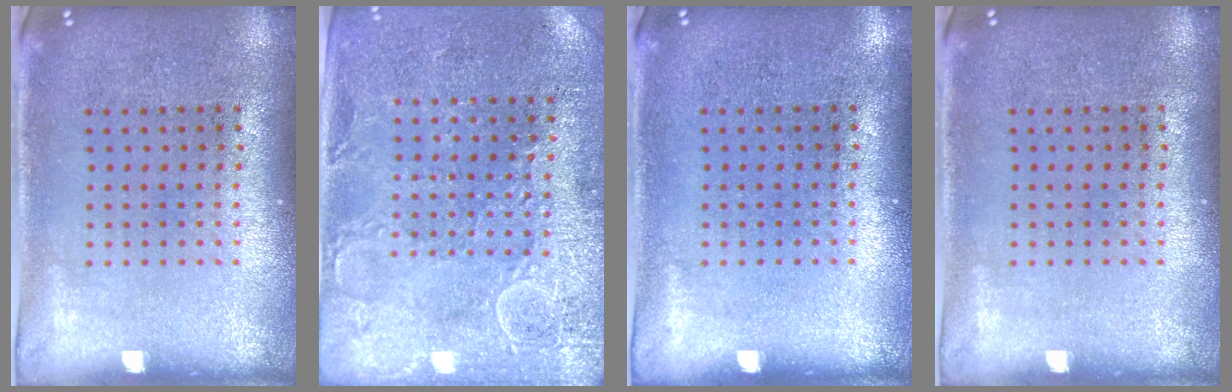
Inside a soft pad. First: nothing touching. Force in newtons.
{"total": 2.7, "press": 2.6, "slide": 0.7}
{"total": 0.0}
{"total": 0.0}